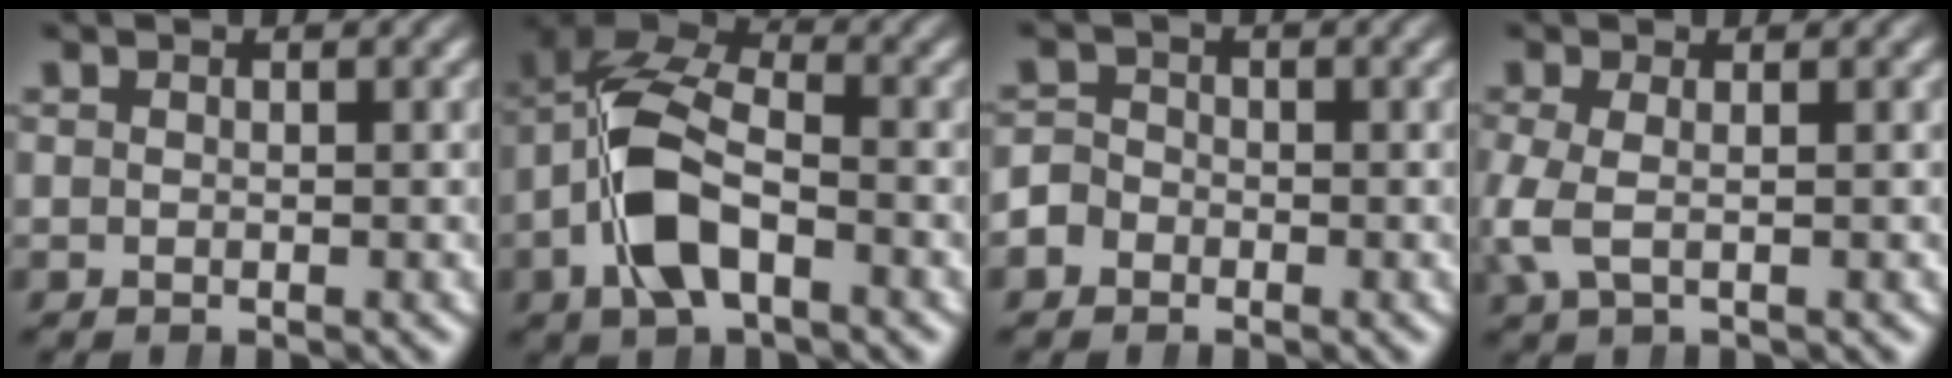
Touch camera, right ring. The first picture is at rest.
{"total": 10.3, "force": [0.4, 7.0, 7.5], "torque": [-0.161, -0.016, 0.001]}
{"total": 2.2, "force": [-1.1, 1.9, 0.3], "torque": [-0.002, -0.004, -0.023]}
{"total": 2.5, "force": [-0.1, 1.3, 2.1], "torque": [-0.064, -0.008, 0.006]}